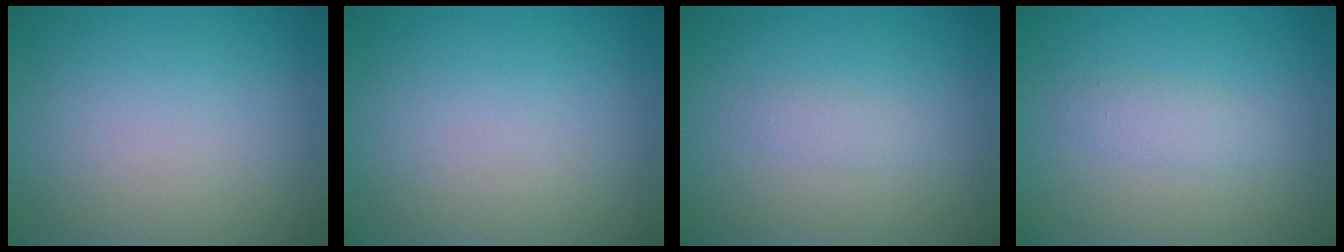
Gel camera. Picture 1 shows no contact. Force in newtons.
{"total": 0.0}
{"total": 0.9, "press": 0.9, "slide": 0.0}
{"total": 1.4, "press": 1.4, "slide": 0.0}